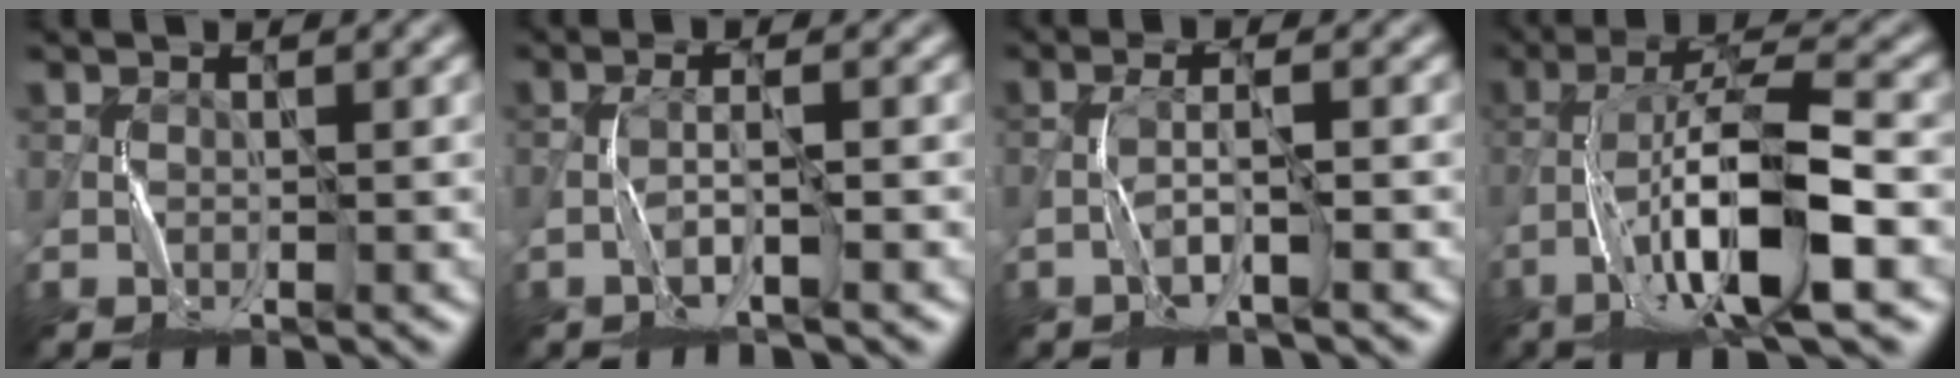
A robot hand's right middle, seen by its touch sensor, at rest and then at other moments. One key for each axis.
{"total": 1.8, "fx": -0.9, "fy": -0.4, "fz": 1.5, "tx": -0.032, "ty": 0.007, "tz": -0.023}
{"total": 2.2, "fx": -1.2, "fy": -0.3, "fz": 1.8, "tx": -0.038, "ty": 0.008, "tz": -0.028}
{"total": 10.4, "fx": -4.4, "fy": 1.9, "fz": 9.2, "tx": -0.166, "ty": 0.011, "tz": -0.081}